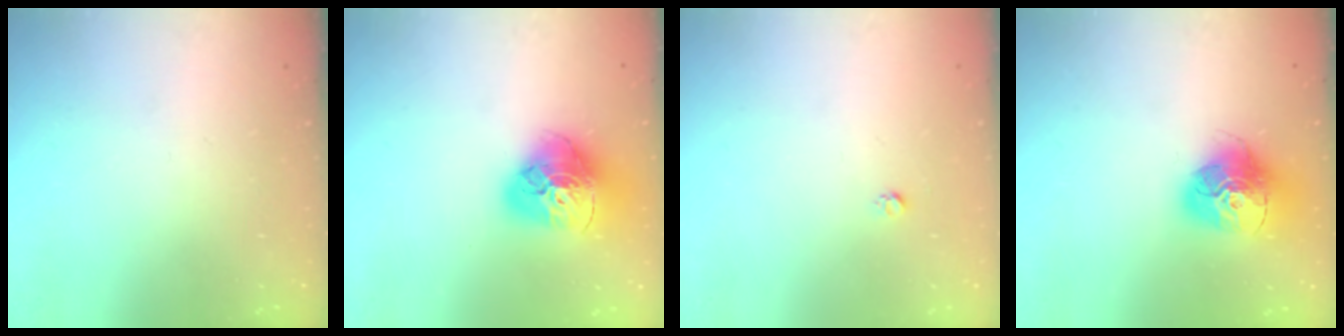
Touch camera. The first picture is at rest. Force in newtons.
{"total": 18.4, "press": 18.3, "slide": 1.9}
{"total": 2.7, "press": 2.7, "slide": 0.3}
{"total": 16.5, "press": 16.4, "slide": 1.5}